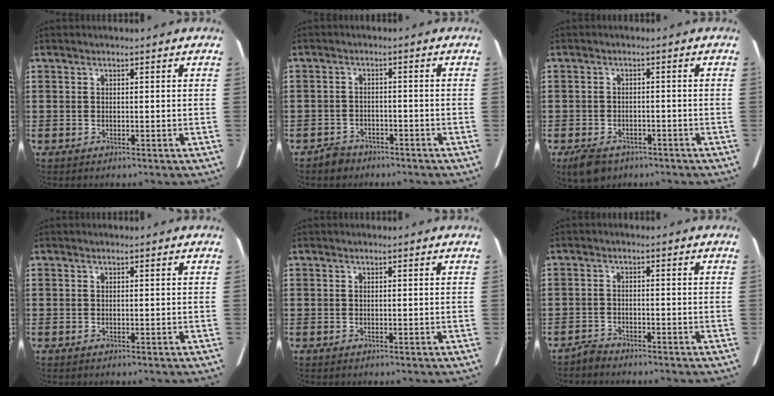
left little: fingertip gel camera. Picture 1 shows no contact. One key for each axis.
{"total": 2.2, "fx": -2.1, "fy": 0.7, "fz": 0.2, "tx": -0.011, "ty": 0.003, "tz": -0.044}
{"total": 2.5, "fx": -2.2, "fy": 0.8, "fz": 0.9, "tx": -0.032, "ty": -0.004, "tz": -0.049}
{"total": 0.0}
{"total": 0.0}
{"total": 1.7, "fx": -1.7, "fy": 0.1, "fz": 0.1, "tx": -0.008, "ty": 0.002, "tz": -0.036}